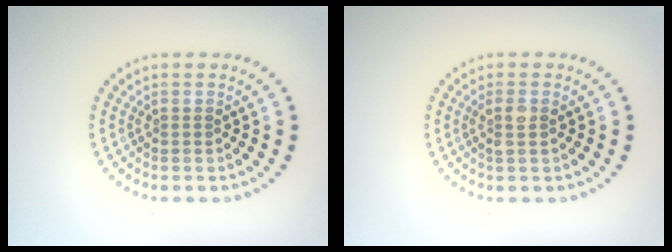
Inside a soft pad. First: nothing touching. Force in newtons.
{"total": 1.5, "press": 1.4, "slide": 0.5}